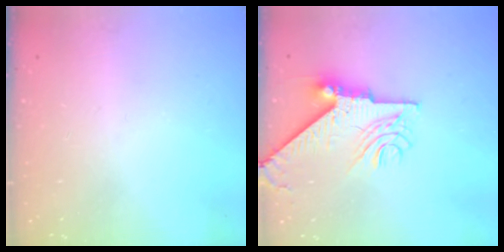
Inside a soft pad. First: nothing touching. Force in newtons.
{"total": 11.4, "press": 11.3, "slide": 1.5}